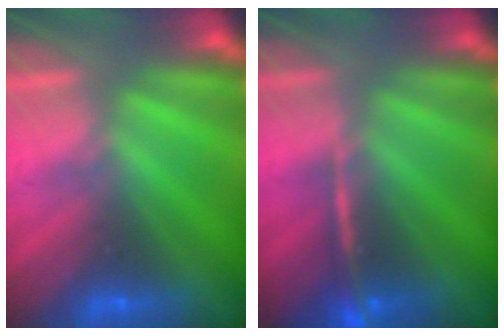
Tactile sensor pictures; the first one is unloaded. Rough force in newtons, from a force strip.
{"total": 2.4}